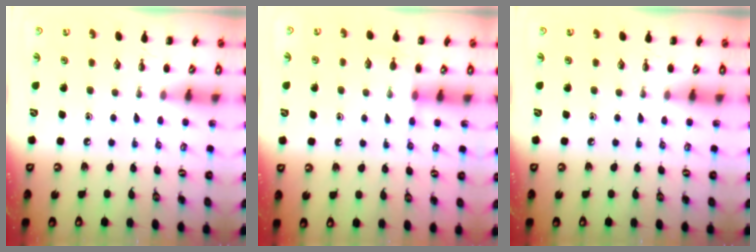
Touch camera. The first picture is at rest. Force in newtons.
{"total": 4.8, "press": 4.6, "slide": 1.4}
{"total": 0.0}